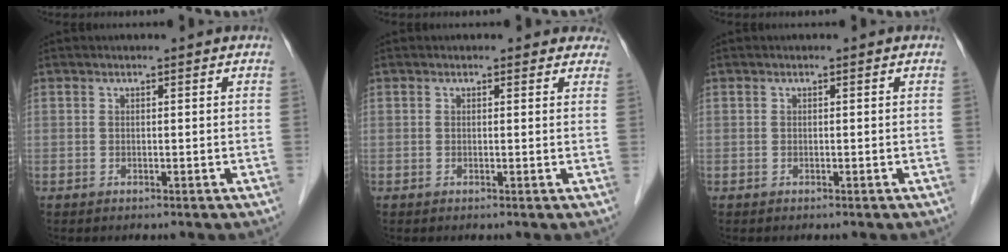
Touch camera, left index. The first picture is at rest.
{"total": 3.0, "force": [2.5, 1.7, 0.1], "torque": [0.020, -0.008, 0.006]}
{"total": 0.0}